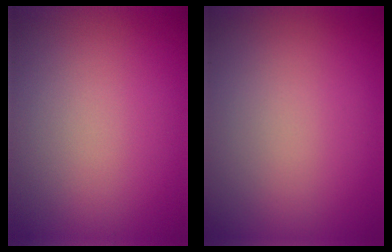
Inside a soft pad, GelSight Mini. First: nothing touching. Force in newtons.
{"total": 0.0}